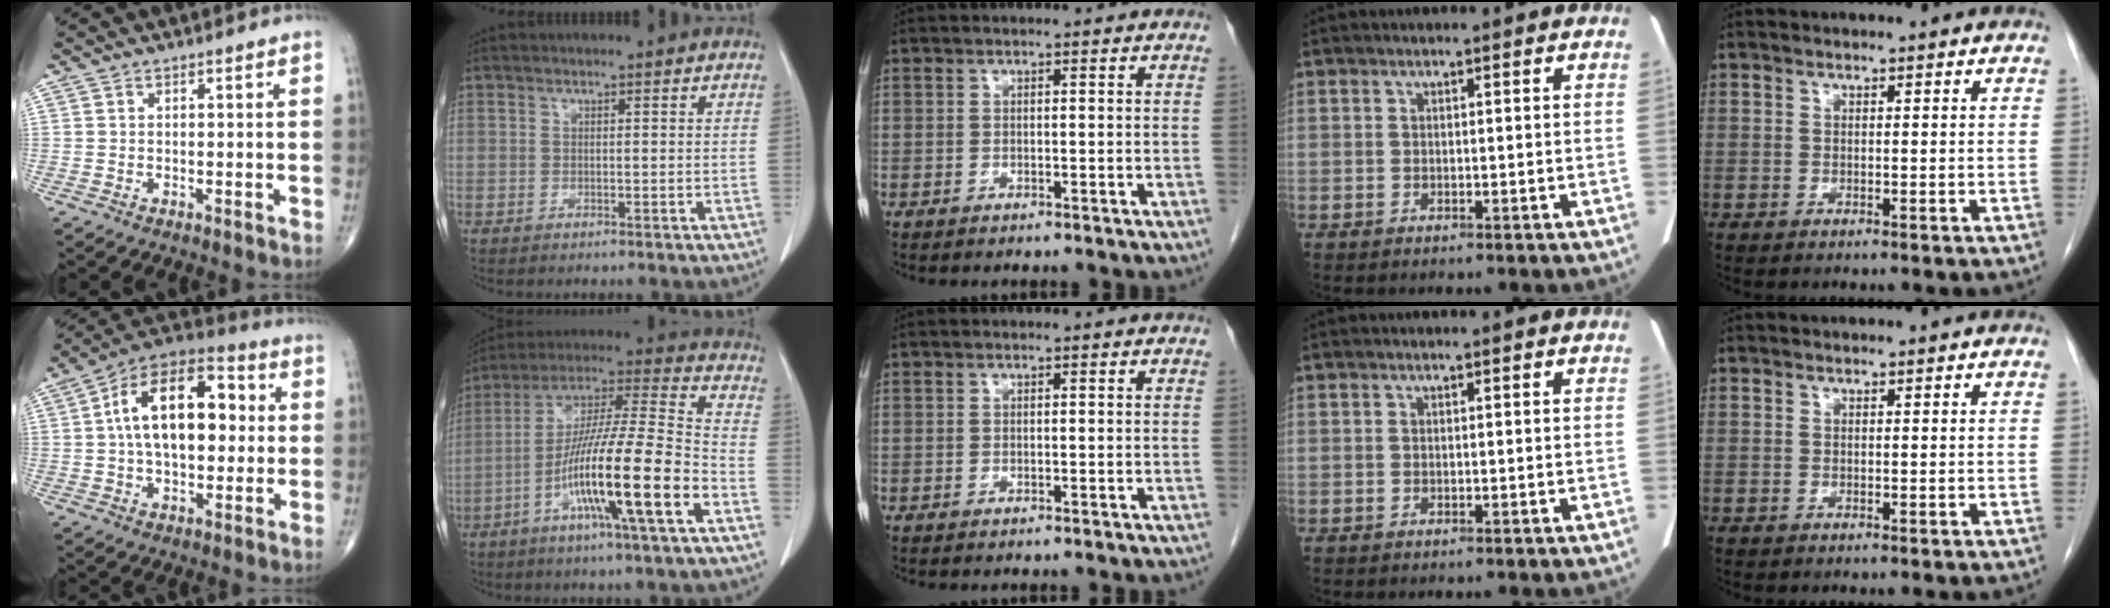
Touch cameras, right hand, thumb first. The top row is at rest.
{"thumb": {"total": 19.1, "force": [2.3, 10.6, 15.7], "torque": [-0.238, 0.033, 0.031]}, "index": {"total": 18.8, "force": [-7.3, 0.1, 17.3], "torque": [-0.316, -0.011, -0.133]}}